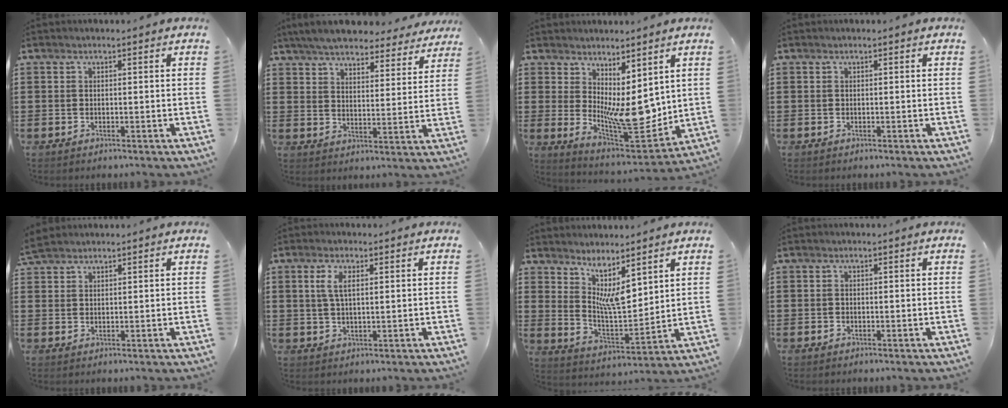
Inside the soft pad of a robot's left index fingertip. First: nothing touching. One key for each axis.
{"total": 6.5, "fx": 6.2, "fy": 0.6, "fz": 1.6, "tx": -0.060, "ty": -0.033, "tz": 0.110}
{"total": 8.2, "fx": 1.2, "fy": 4.0, "fz": 7.1, "tx": -0.111, "ty": -0.025, "tz": 0.031}
{"total": 0.0}
{"total": 2.3, "fx": 2.1, "fy": 0.6, "fz": 0.7, "tx": -0.019, "ty": 0.004, "tz": 0.042}
{"total": 3.8, "fx": 1.1, "fy": 1.4, "fz": 3.3, "tx": -0.077, "ty": 0.006, "tz": 0.015}
{"total": 6.3, "fx": 4.3, "fy": 1.7, "fz": 4.3, "tx": -0.096, "ty": -0.021, "tz": 0.078}
{"total": 0.5, "fx": -0.4, "fy": 0.3, "fz": 0.0, "tx": -0.002, "ty": 0.001, "tz": -0.009}